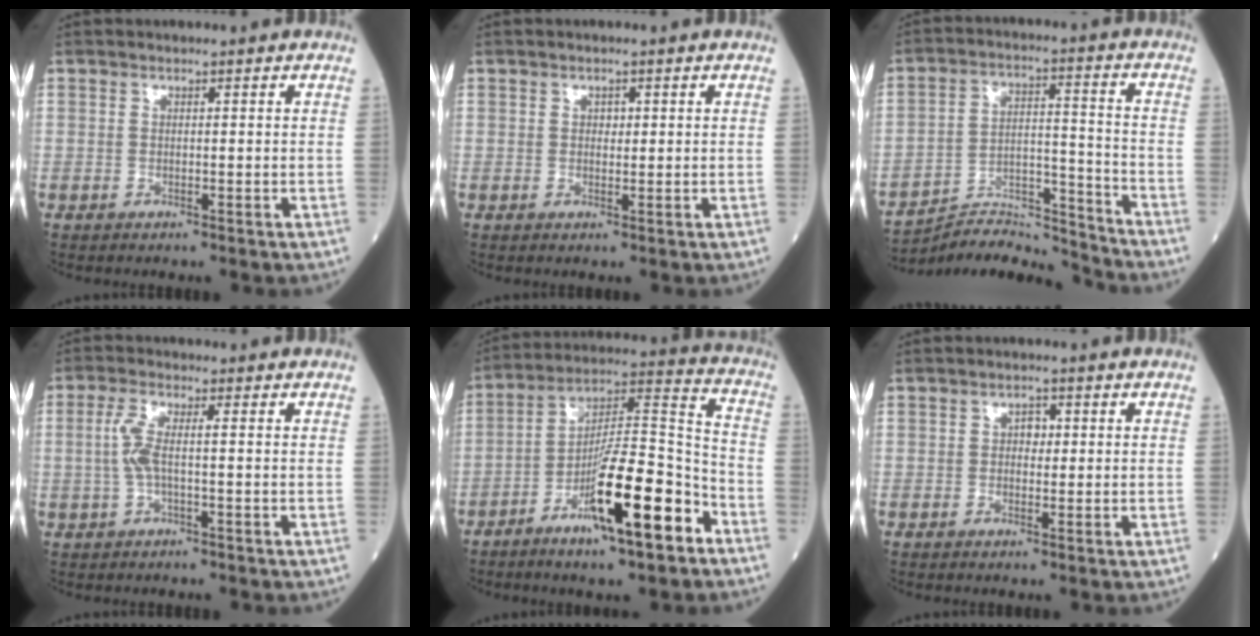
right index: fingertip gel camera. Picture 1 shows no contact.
{"total": 1.0, "force": [0.4, 0.7, 0.6], "torque": [-0.008, 0.000, 0.008]}
{"total": 10.9, "force": [-10.9, -0.8, 0.3], "torque": [-0.006, 0.036, -0.191]}
{"total": 3.8, "force": [-0.1, 0.5, 3.7], "torque": [-0.094, 0.005, -0.003]}
{"total": 16.7, "force": [-8.4, 1.9, 14.4], "torque": [-0.249, -0.008, -0.139]}
{"total": 1.6, "force": [0.3, 1.1, 1.1], "torque": [-0.013, 0.003, 0.005]}